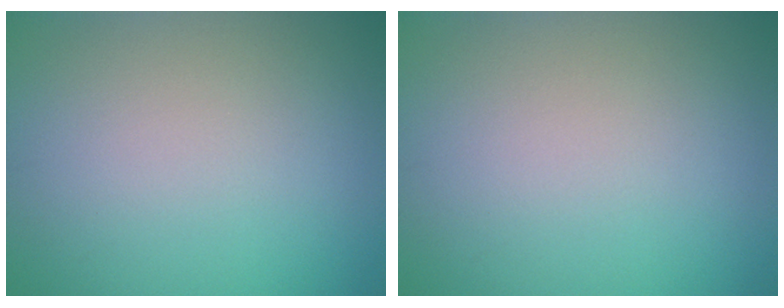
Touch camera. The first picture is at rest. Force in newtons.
{"total": 0.0}